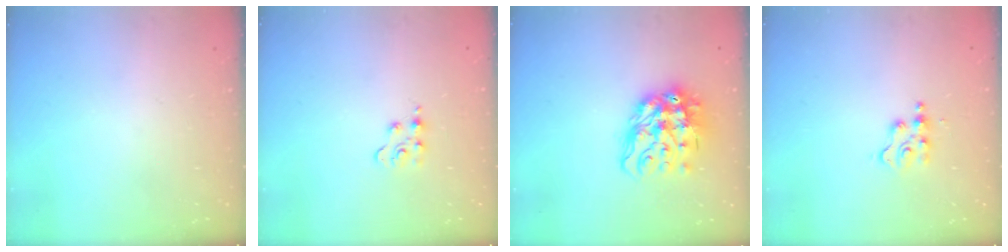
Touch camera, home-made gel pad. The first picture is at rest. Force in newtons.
{"total": 3.0, "press": 3.0, "slide": 0.4}
{"total": 16.1, "press": 16.0, "slide": 1.8}
{"total": 3.9, "press": 3.8, "slide": 0.6}